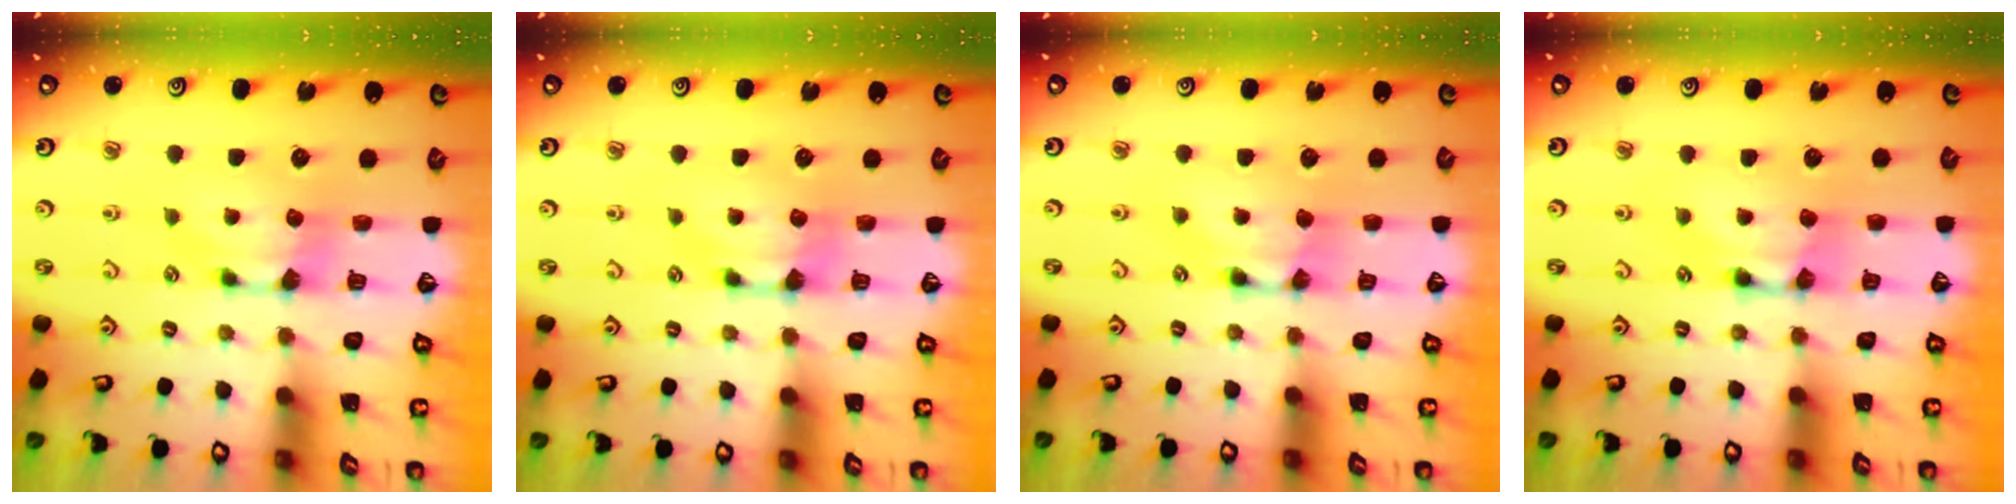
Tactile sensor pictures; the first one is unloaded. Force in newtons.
{"total": 0.0}
{"total": 1.6, "press": 1.5, "slide": 0.1}
{"total": 2.0, "press": 2.0, "slide": 0.1}